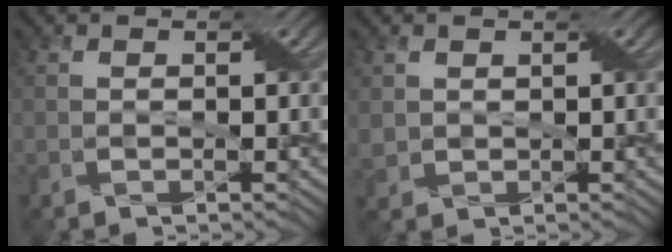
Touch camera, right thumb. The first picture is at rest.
{"total": 1.6, "force": [0.7, 1.4, 0.4], "torque": [-0.021, -0.002, 0.015]}